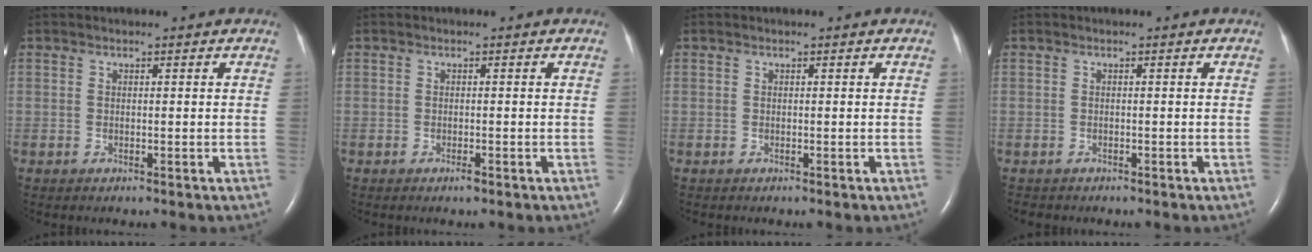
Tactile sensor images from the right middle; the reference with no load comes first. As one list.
[{"total": 0.7, "force": [-0.5, 0.1, 0.5], "torque": [-0.012, -0.001, -0.007]}, {"total": 0.0}, {"total": 1.2, "force": [-1.0, 0.5, 0.1], "torque": [-0.008, -0.001, -0.014]}]